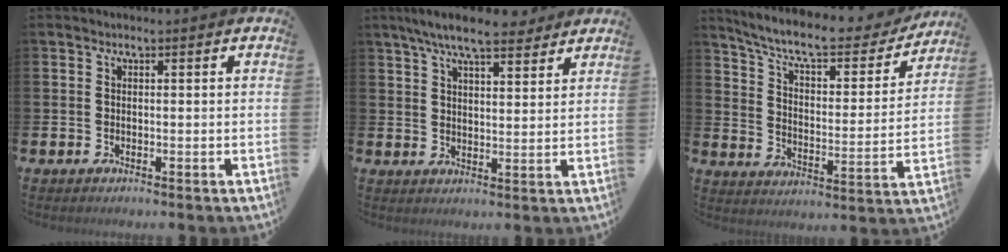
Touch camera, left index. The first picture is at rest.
{"total": 7.6, "force": [6.8, 1.5, 3.2], "torque": [-0.065, -0.022, 0.120]}
{"total": 9.2, "force": [8.1, 2.0, 3.9], "torque": [-0.103, -0.052, 0.133]}